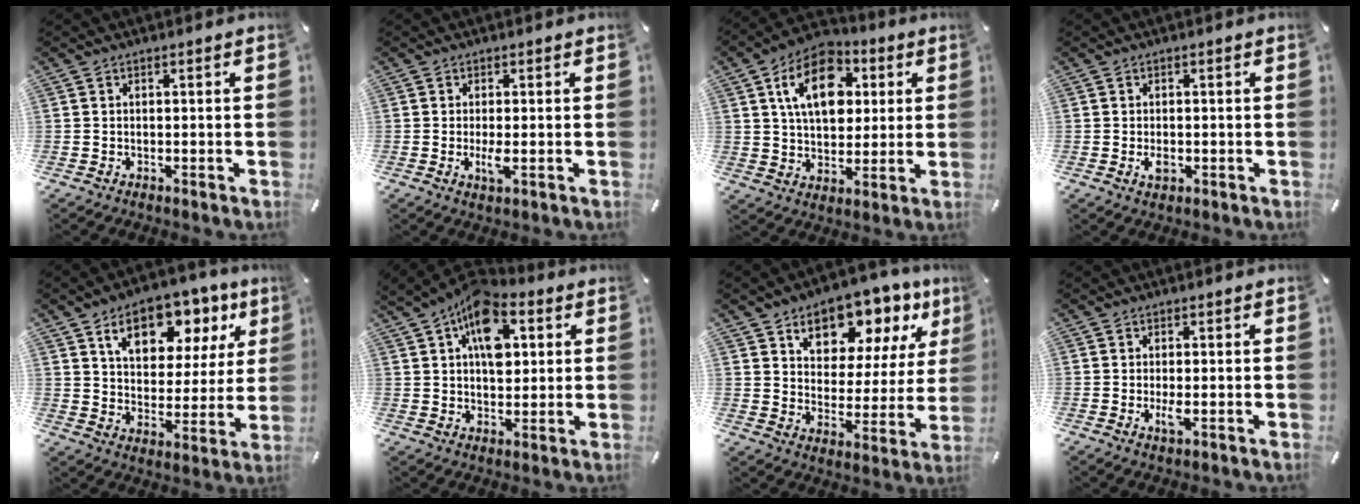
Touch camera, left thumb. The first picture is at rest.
{"total": 3.2, "force": [-0.4, 0.8, 3.0], "torque": [-0.066, -0.009, -0.010]}
{"total": 15.4, "force": [4.8, 10.5, 10.2], "torque": [-0.176, 0.003, 0.081]}
{"total": 2.2, "force": [-0.5, 1.4, 1.6], "torque": [-0.036, -0.002, -0.009]}
{"total": 14.8, "force": [8.6, 9.0, 7.9], "torque": [-0.118, -0.041, 0.147]}
{"total": 12.8, "force": [4.4, 8.3, 8.7], "torque": [-0.125, -0.010, 0.079]}
{"total": 12.2, "force": [8.8, 7.2, 4.4], "torque": [-0.067, -0.072, 0.152]}
{"total": 2.7, "force": [-0.4, 0.8, 2.6], "torque": [-0.060, -0.009, -0.009]}